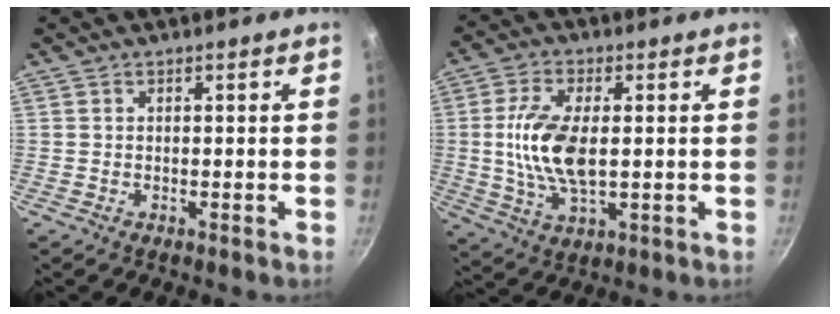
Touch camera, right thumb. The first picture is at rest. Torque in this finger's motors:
{"motor_torque": [2.06, 1.33, 1.81, -0.72, 0.40]}